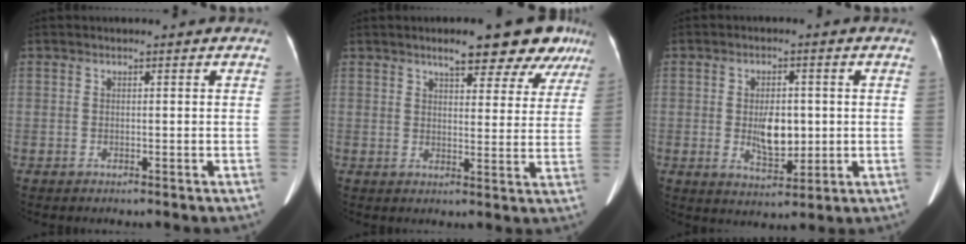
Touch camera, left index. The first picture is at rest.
{"total": 11.5, "force": [8.5, 3.6, 6.8], "torque": [-0.065, -0.011, 0.092]}
{"total": 5.8, "force": [-0.7, 3.0, 4.9], "torque": [-0.083, -0.022, -0.006]}